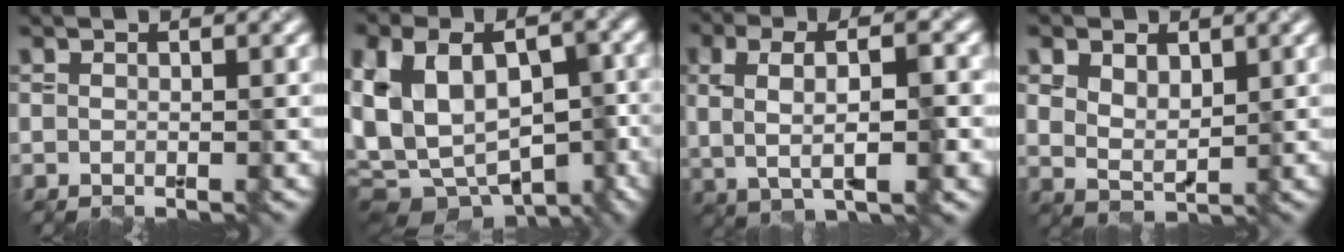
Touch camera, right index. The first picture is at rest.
{"total": 14.4, "force": [-5.5, 9.9, 8.9], "torque": [-0.182, -0.007, -0.046]}
{"total": 4.8, "force": [-0.3, 1.6, 4.6], "torque": [-0.091, -0.006, 0.004]}
{"total": 2.4, "force": [1.2, 1.6, 1.4], "torque": [-0.038, -0.006, 0.035]}